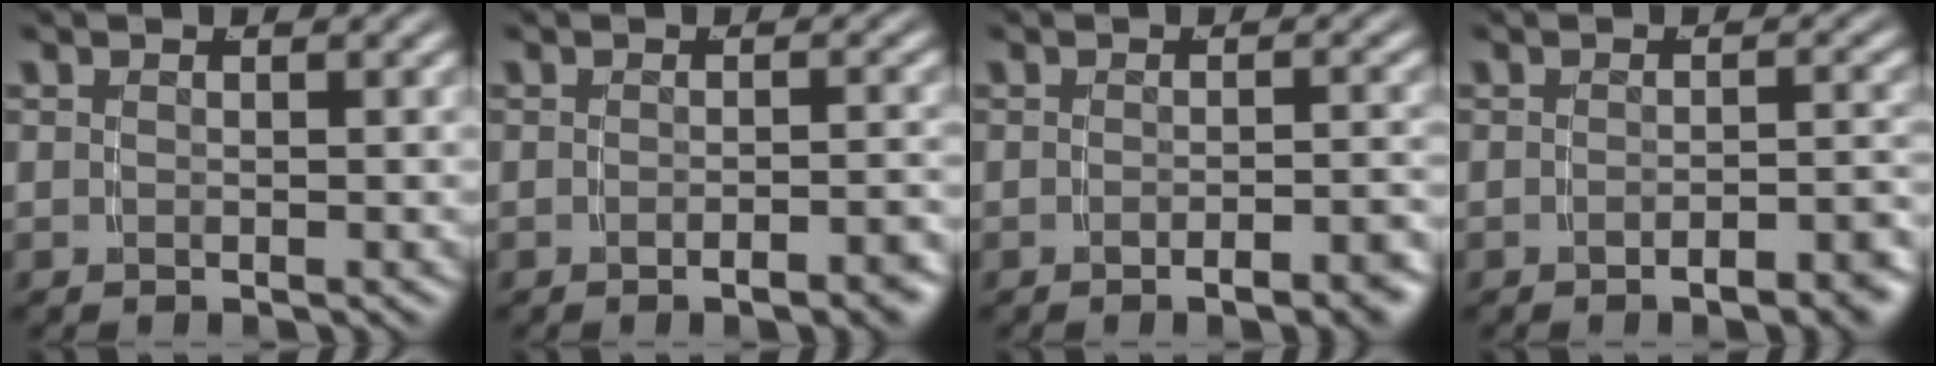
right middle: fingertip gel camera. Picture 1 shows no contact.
{"total": 2.2, "force": [-1.8, -0.1, 1.3], "torque": [-0.014, 0.006, -0.033]}
{"total": 2.8, "force": [-2.2, 0.0, 1.6], "torque": [-0.016, 0.006, -0.039]}
{"total": 3.1, "force": [-2.5, 0.2, 1.9], "torque": [-0.015, 0.006, -0.044]}